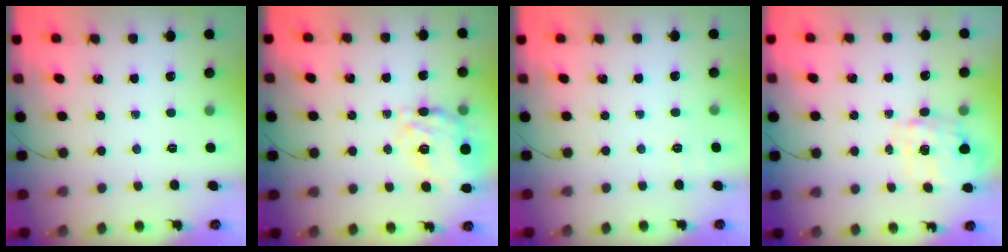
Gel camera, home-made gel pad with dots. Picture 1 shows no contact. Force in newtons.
{"total": 14.7, "press": 14.2, "slide": 3.8}
{"total": 6.4, "press": 6.1, "slide": 1.9}
{"total": 4.0, "press": 3.9, "slide": 0.8}